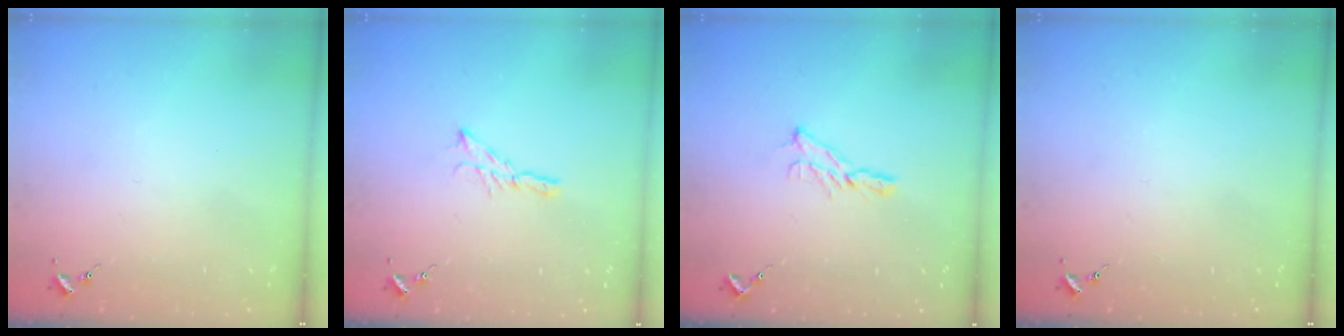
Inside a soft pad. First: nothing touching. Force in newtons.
{"total": 5.3, "press": 5.3, "slide": 0.2}
{"total": 6.9, "press": 6.9, "slide": 0.3}
{"total": 0.0}